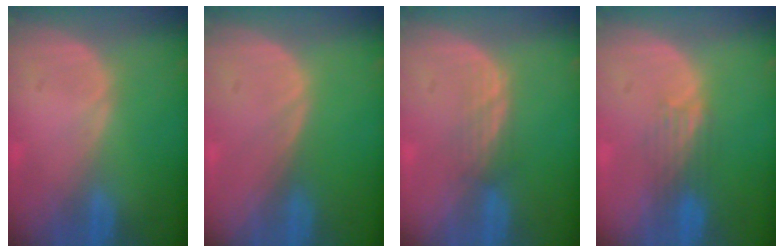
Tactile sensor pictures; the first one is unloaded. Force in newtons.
{"total": 0.0}
{"total": 2.5, "press": 2.3, "slide": 0.9}
{"total": 3.6, "press": 3.0, "slide": 2.0}